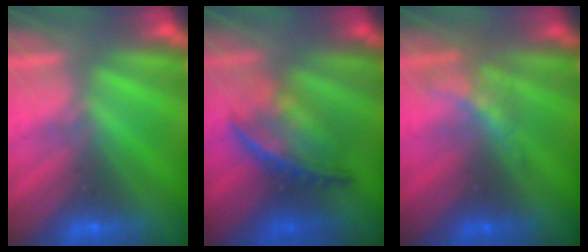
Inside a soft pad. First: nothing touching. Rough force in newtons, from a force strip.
{"total": 5.7}
{"total": 2.2}